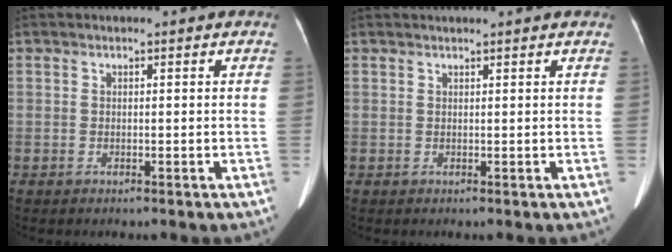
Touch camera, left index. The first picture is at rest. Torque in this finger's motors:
{"motor_torque": [-0.29, 0.19, -0.61, 0.01]}